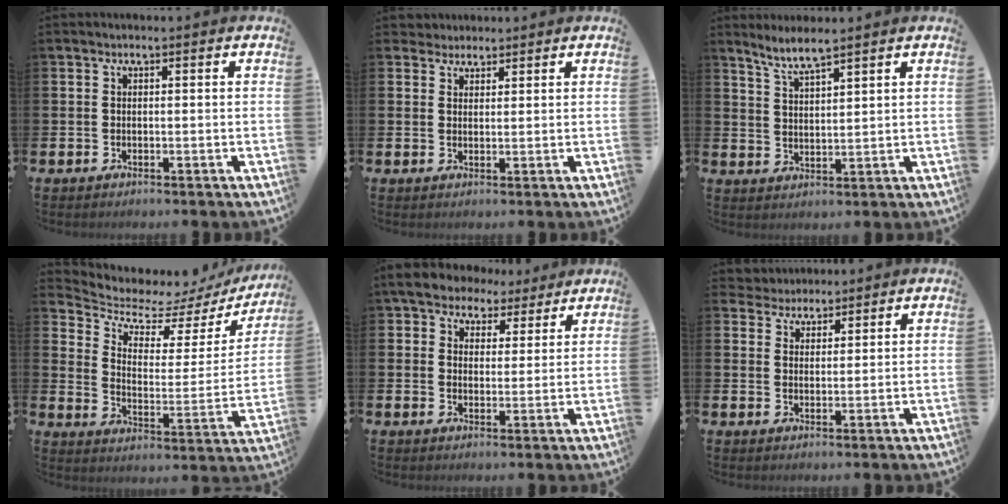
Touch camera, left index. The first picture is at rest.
{"total": 2.9, "force": [2.6, 1.3, 0.0], "torque": [-0.001, -0.005, 0.047]}
{"total": 4.4, "force": [4.0, 0.0, 1.6], "torque": [-0.048, -0.012, 0.073]}
{"total": 6.2, "force": [5.5, 2.6, 1.5], "torque": [-0.060, -0.052, 0.088]}
{"total": 5.9, "force": [5.0, 3.0, 0.9], "torque": [-0.044, -0.020, 0.089]}
{"total": 3.6, "force": [3.3, 1.2, -0.6], "torque": [-0.004, -0.014, 0.061]}